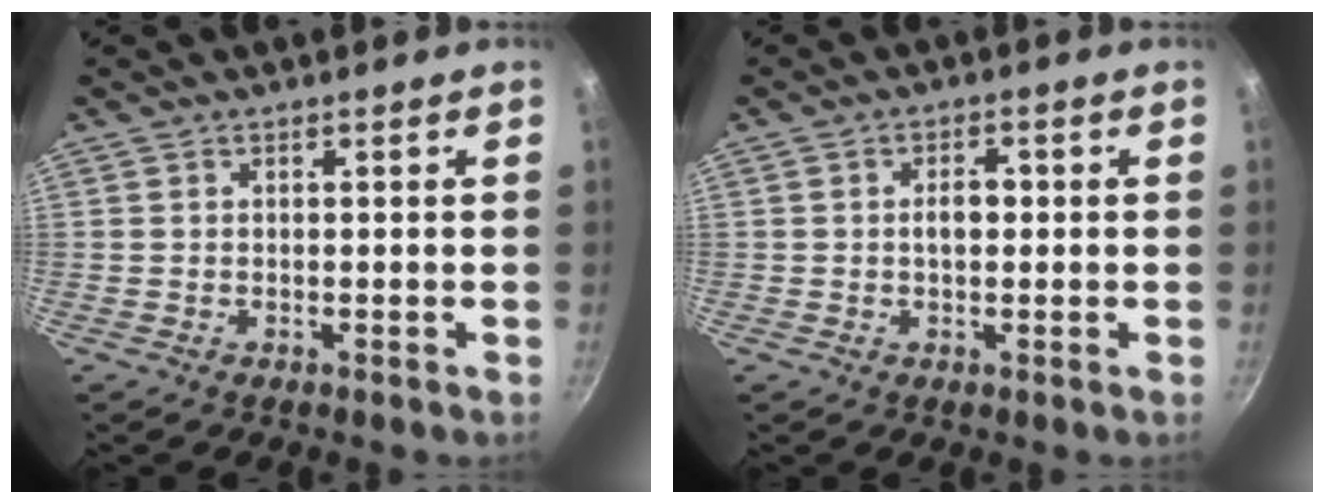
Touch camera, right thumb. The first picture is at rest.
{"total": 3.3, "force": [0.1, 2.1, 2.5], "torque": [-0.024, 0.008, -0.002]}